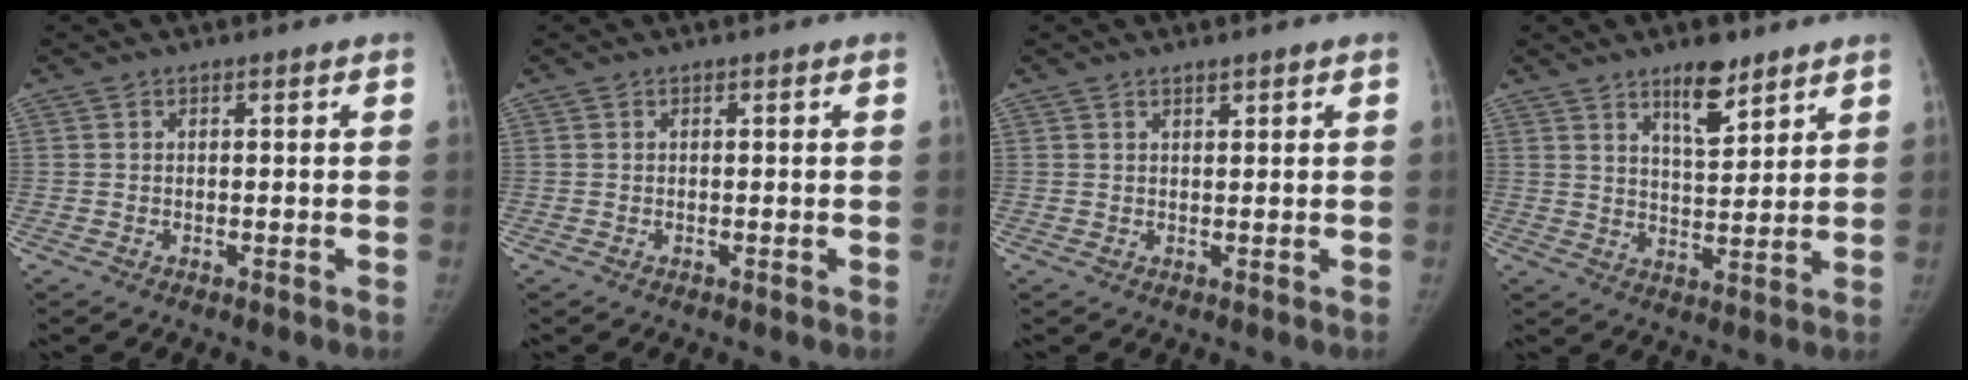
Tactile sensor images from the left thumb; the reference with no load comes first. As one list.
[{"total": 0.0}, {"total": 1.0, "force": [0.9, 0.2, 0.4], "torque": [-0.004, -0.006, 0.016]}, {"total": 8.0, "force": [5.6, 2.8, 5.1], "torque": [-0.061, -0.040, 0.092]}]